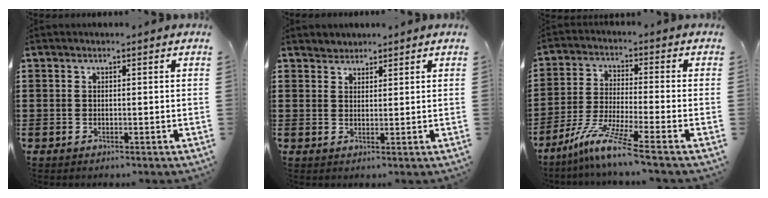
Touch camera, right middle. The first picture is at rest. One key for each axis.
{"total": 1.9, "fx": 1.7, "fy": 0.7, "fz": -0.5, "tx": 0.003, "ty": 0.007, "tz": 0.035}
{"total": 8.1, "fx": -6.1, "fy": -0.3, "fz": 5.3, "tx": -0.113, "ty": -0.019, "tz": -0.119}